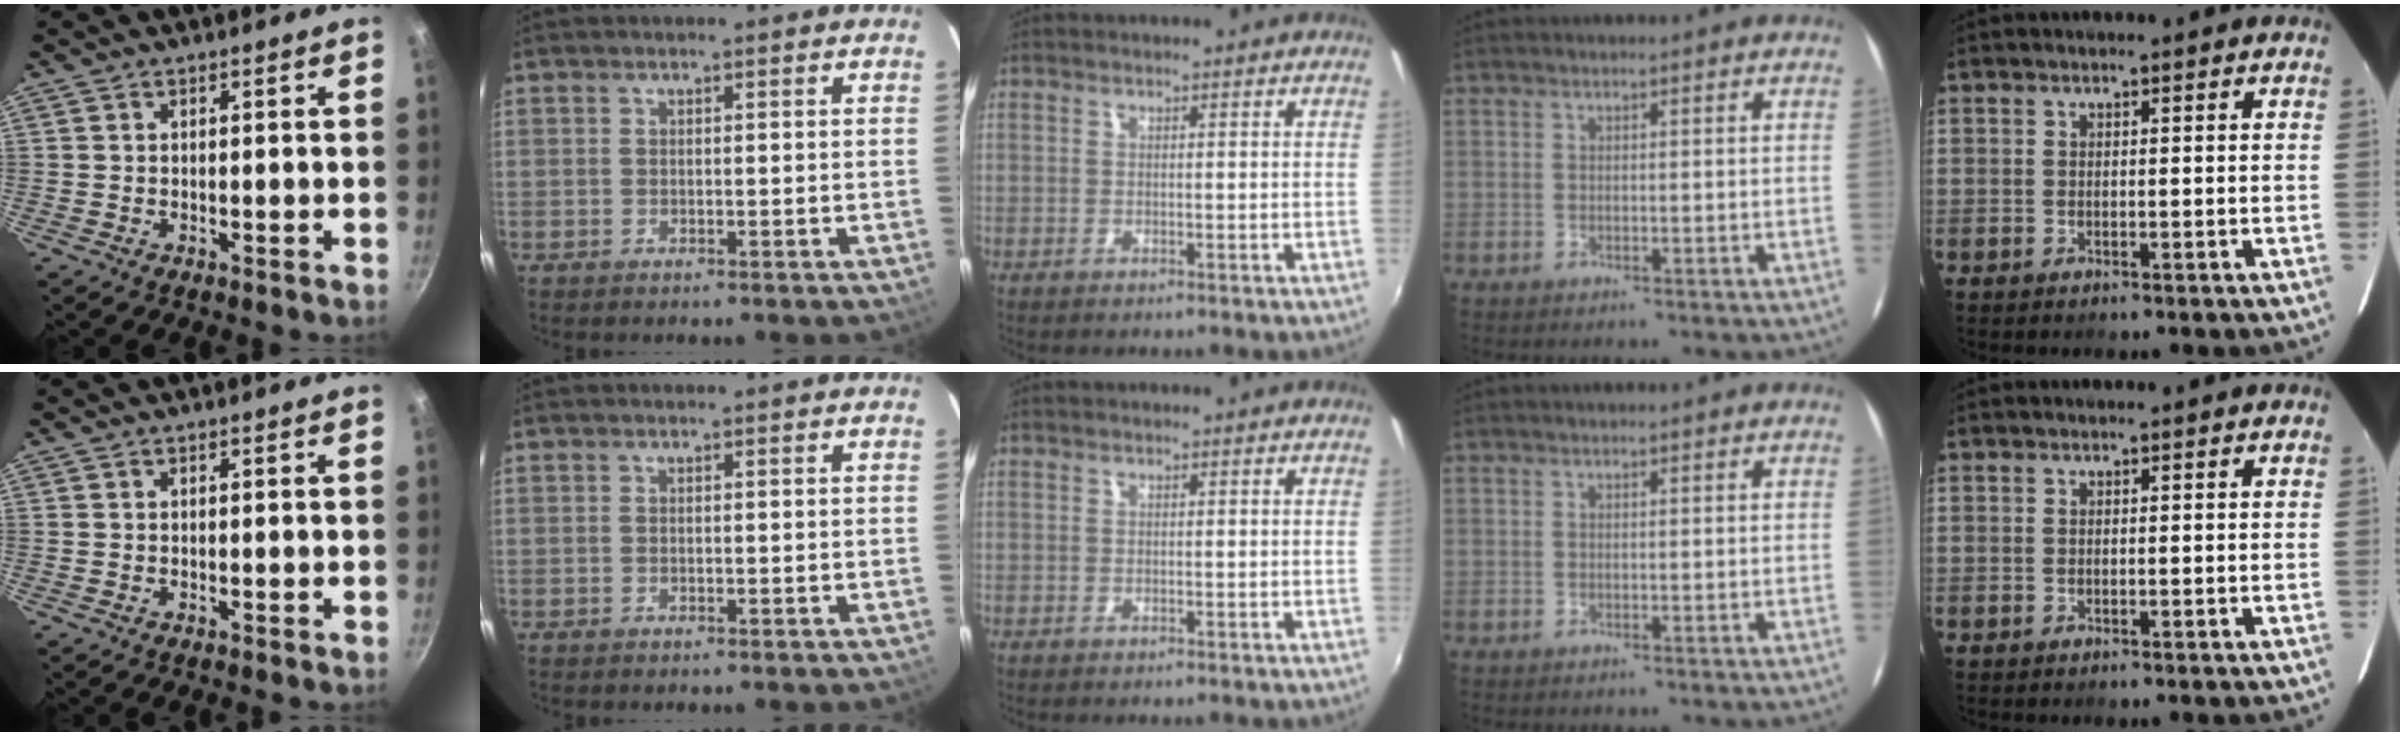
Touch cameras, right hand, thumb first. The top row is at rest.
{}